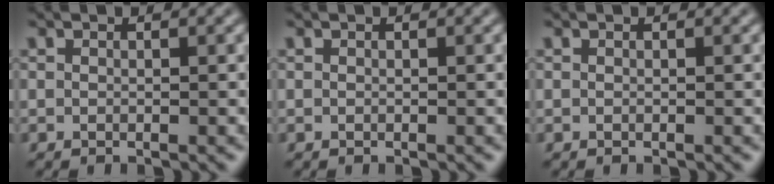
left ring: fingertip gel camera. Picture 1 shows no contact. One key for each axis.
{"total": 0.0}
{"total": 0.0}